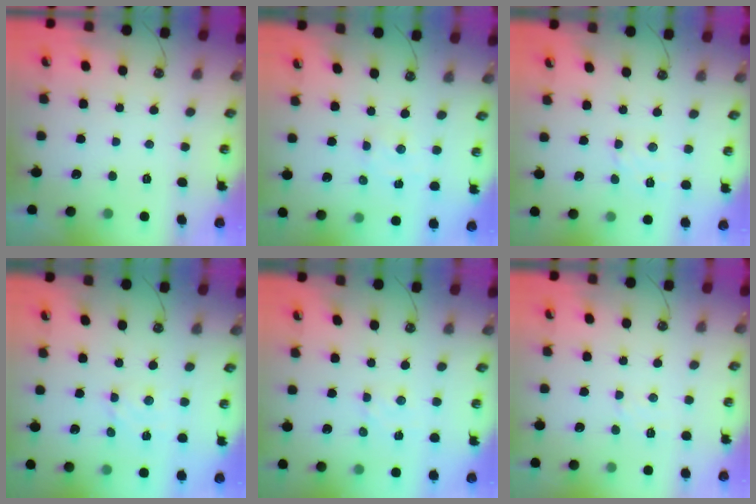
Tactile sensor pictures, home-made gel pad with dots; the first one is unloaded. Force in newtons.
{"total": 3.0, "press": 3.0, "slide": 0.4}
{"total": 4.7, "press": 4.6, "slide": 0.6}
{"total": 2.8, "press": 2.8, "slide": 0.4}
{"total": 3.2, "press": 3.2, "slide": 0.5}
{"total": 5.2, "press": 5.2, "slide": 0.8}